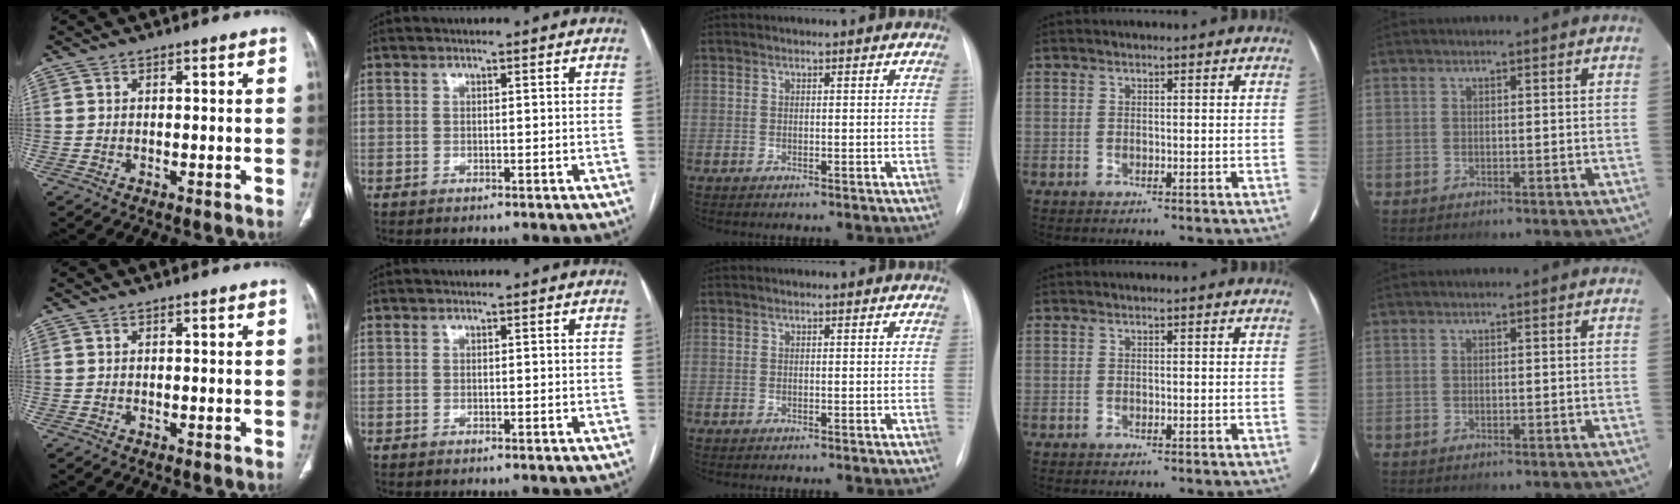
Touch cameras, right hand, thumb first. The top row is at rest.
{}